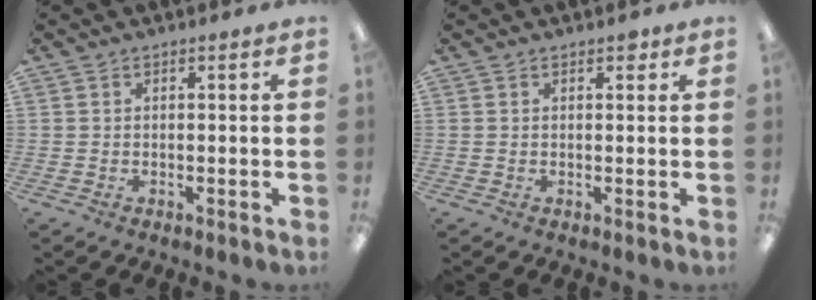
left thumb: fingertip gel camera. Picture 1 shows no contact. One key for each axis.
{"total": 1.7, "fx": 1.0, "fy": 1.0, "fz": 1.0, "tx": -0.006, "ty": -0.003, "tz": 0.014}